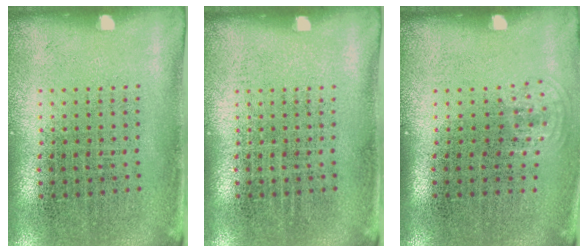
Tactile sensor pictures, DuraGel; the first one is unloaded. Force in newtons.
{"total": 0.0}
{"total": 0.8, "press": 0.5, "slide": 0.6}